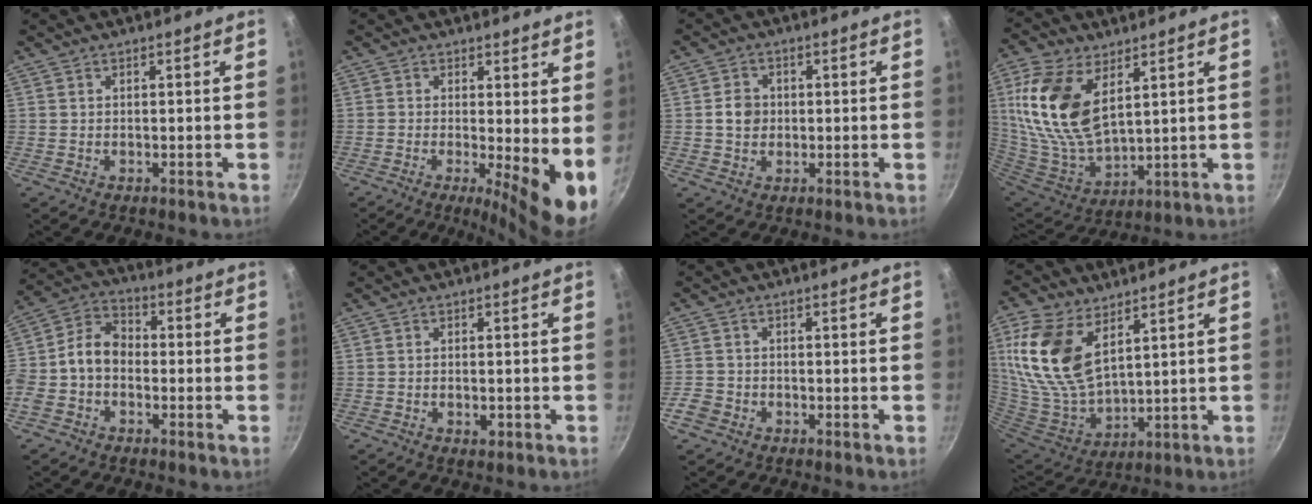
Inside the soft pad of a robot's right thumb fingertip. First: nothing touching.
{"total": 8.5, "force": [-0.3, 2.2, 8.2], "torque": [-0.103, -0.017, -0.005]}
{"total": 4.3, "force": [0.1, 3.8, 1.9], "torque": [-0.011, 0.007, -0.002]}
{"total": 19.1, "force": [6.7, 10.4, 14.5], "torque": [-0.291, -0.032, 0.143]}
{"total": 9.5, "force": [-1.8, 7.0, 6.2], "torque": [-0.097, 0.043, -0.055]}
{"total": 2.0, "force": [-0.7, 1.2, 1.5], "torque": [-0.024, 0.000, -0.011]}
{"total": 3.7, "force": [-2.1, 2.8, 1.3], "torque": [-0.024, 0.022, -0.039]}
{"total": 18.1, "force": [7.7, 10.1, 12.9], "torque": [-0.265, -0.038, 0.163]}